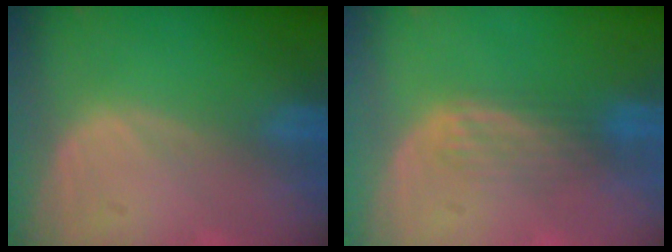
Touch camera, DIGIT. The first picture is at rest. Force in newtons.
{"total": 3.4, "press": 3.0, "slide": 1.6}